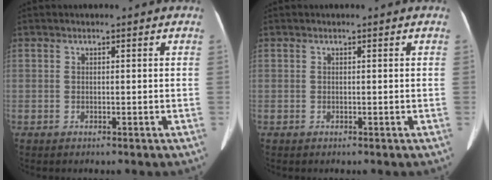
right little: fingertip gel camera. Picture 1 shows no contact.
{"total": 0.0}